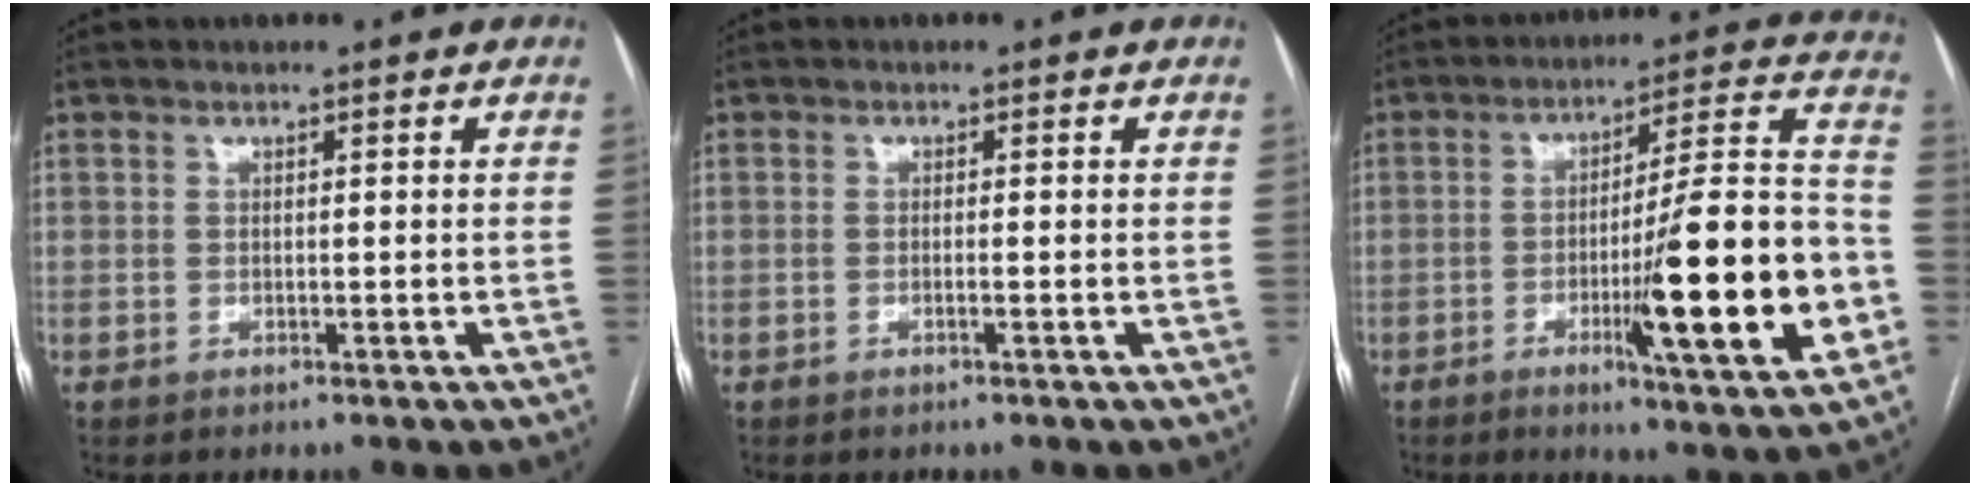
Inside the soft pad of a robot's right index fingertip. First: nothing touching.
{"total": 0.6, "force": [-0.3, -0.1, 0.5], "torque": [-0.009, 0.001, -0.006]}
{"total": 20.5, "force": [-5.6, 1.2, 19.7], "torque": [-0.263, 0.000, -0.080]}